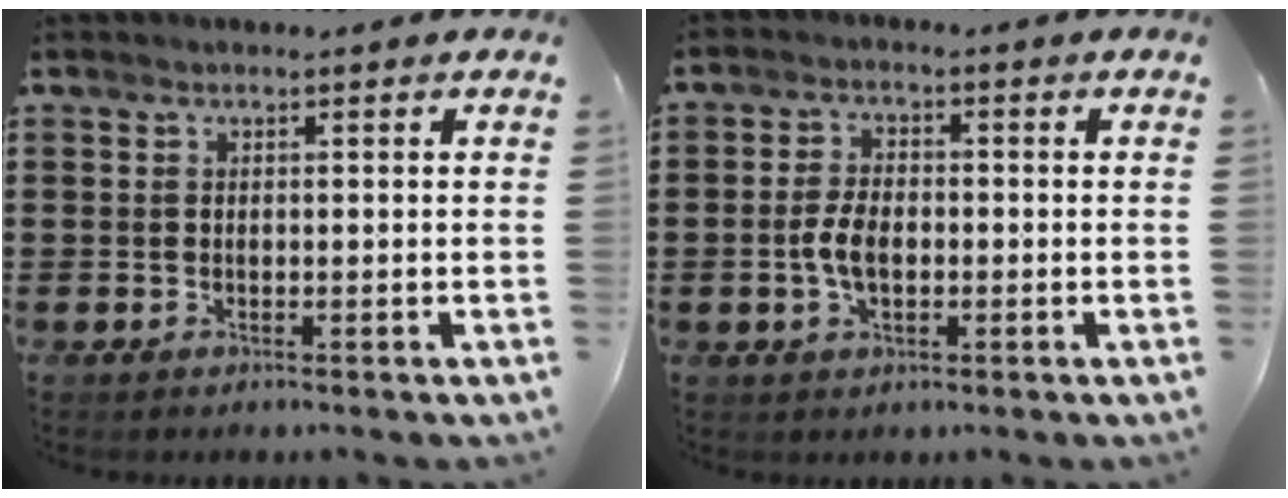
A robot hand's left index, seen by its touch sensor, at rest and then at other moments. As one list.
[{"total": 4.5, "force": [-0.8, 2.4, 3.7], "torque": [-0.089, -0.001, -0.020]}]